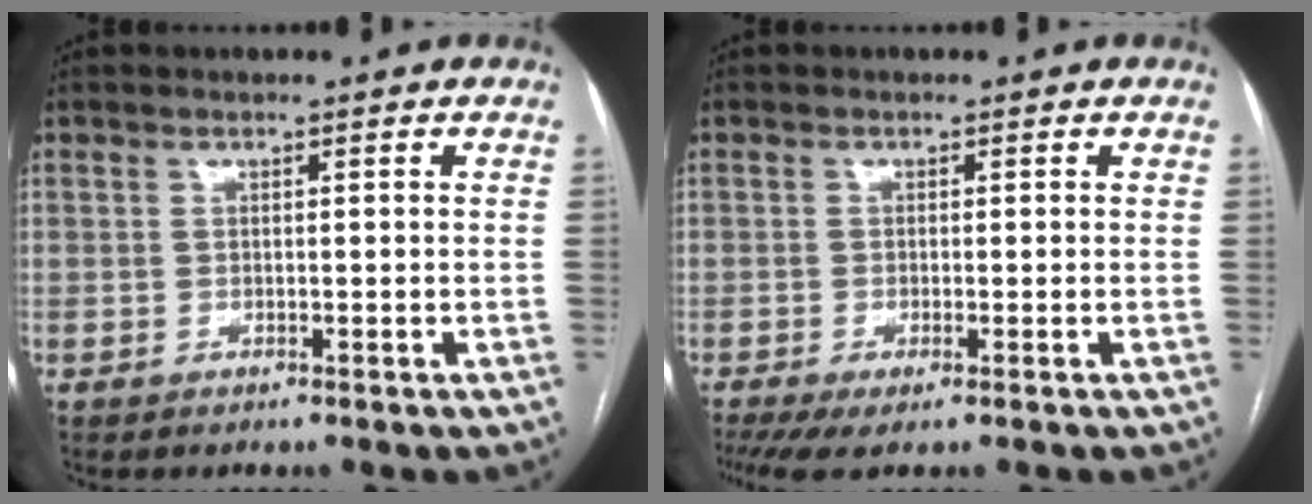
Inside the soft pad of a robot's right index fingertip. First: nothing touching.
{"total": 3.9, "force": [-2.0, 1.3, 3.1], "torque": [-0.057, -0.011, -0.034]}